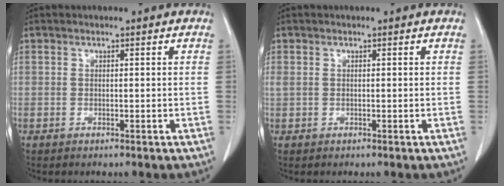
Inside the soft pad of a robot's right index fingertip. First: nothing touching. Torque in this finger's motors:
{"motor_torque": [0.52, 0.19, 0.38, 0.10]}